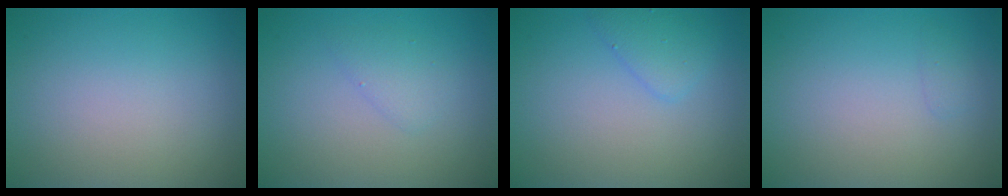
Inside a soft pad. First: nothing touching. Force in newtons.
{"total": 1.5, "press": 1.5, "slide": 0.1}
{"total": 1.9, "press": 1.9, "slide": 0.0}
{"total": 0.6, "press": 0.6, "slide": 0.1}